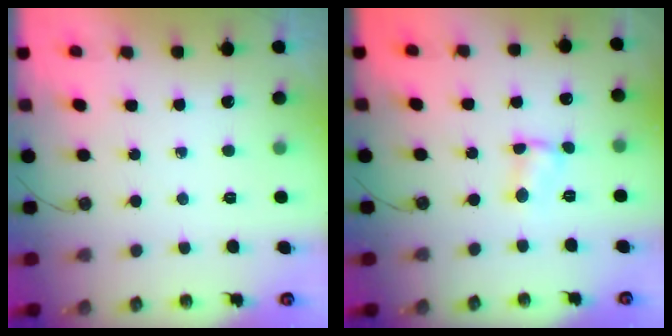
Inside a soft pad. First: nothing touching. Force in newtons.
{"total": 2.7, "press": 2.7, "slide": 0.4}